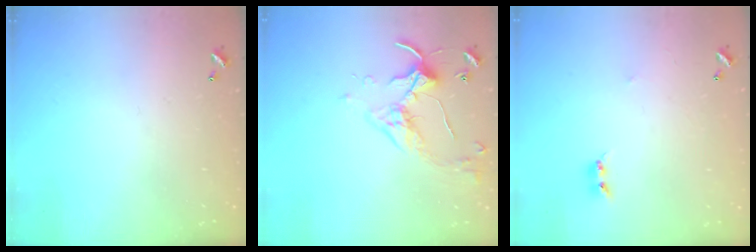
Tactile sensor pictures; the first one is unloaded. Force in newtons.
{"total": 3.9, "press": 3.9, "slide": 0.1}
{"total": 2.7, "press": 2.7, "slide": 0.3}